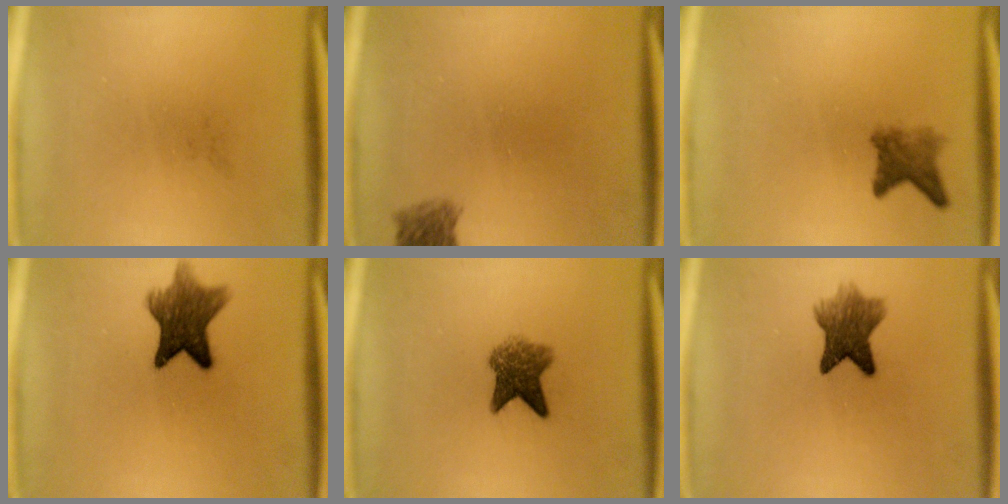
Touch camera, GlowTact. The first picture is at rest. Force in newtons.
{"total": 2.6}
{"total": 3.2}
{"total": 9.1}
{"total": 5.5}
{"total": 6.6}